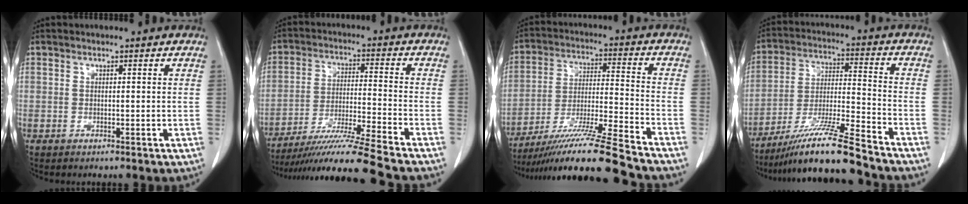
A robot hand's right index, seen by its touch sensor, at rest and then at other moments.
{"total": 14.9, "force": [-12.9, -2.8, 6.9], "torque": [-0.116, -0.025, -0.218]}
{"total": 17.5, "force": [-14.8, -1.5, 9.3], "torque": [-0.174, -0.025, -0.257]}
{"total": 14.8, "force": [-12.1, -0.9, 8.4], "torque": [-0.157, -0.015, -0.217]}